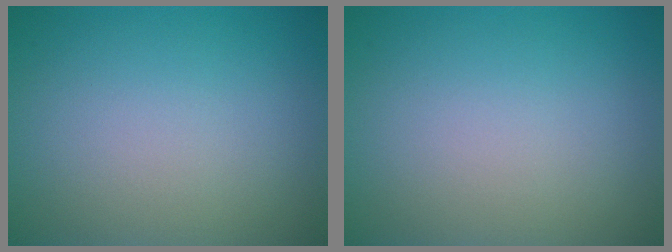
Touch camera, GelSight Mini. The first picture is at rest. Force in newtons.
{"total": 0.0}